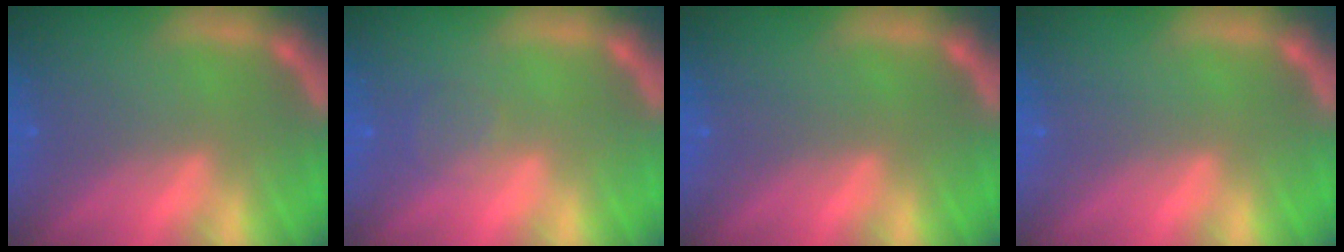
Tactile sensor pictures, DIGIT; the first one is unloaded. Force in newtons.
{"total": 1.5}
{"total": 0.0}
{"total": 0.0}